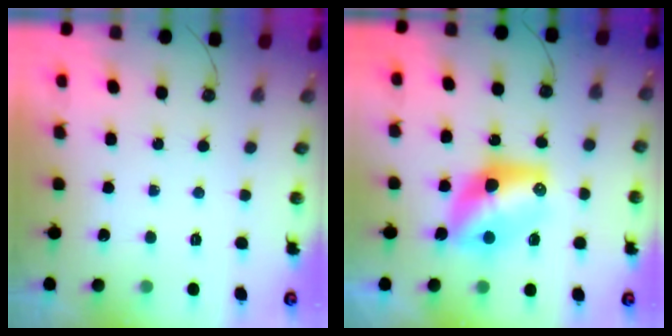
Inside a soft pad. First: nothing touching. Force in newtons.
{"total": 11.1, "press": 11.1, "slide": 0.8}